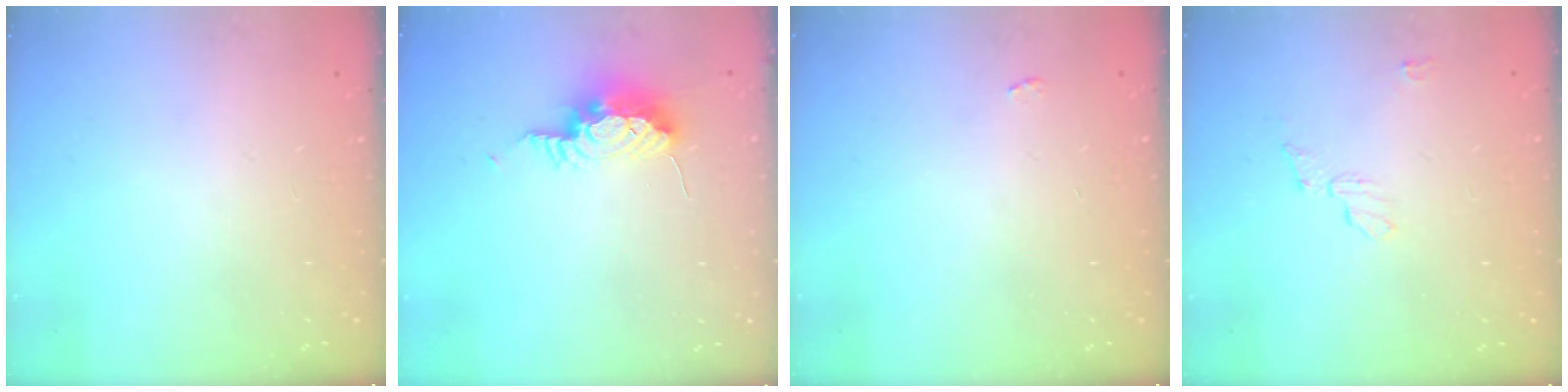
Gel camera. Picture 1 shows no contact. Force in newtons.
{"total": 15.5, "press": 10.9, "slide": 11.0}
{"total": 2.2, "press": 2.1, "slide": 0.3}
{"total": 5.9, "press": 5.9, "slide": 0.5}